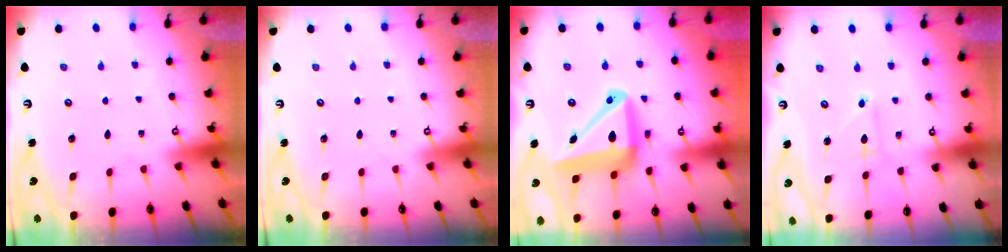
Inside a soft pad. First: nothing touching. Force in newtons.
{"total": 0.0}
{"total": 16.7, "press": 16.6, "slide": 2.2}
{"total": 1.8, "press": 1.8, "slide": 0.2}